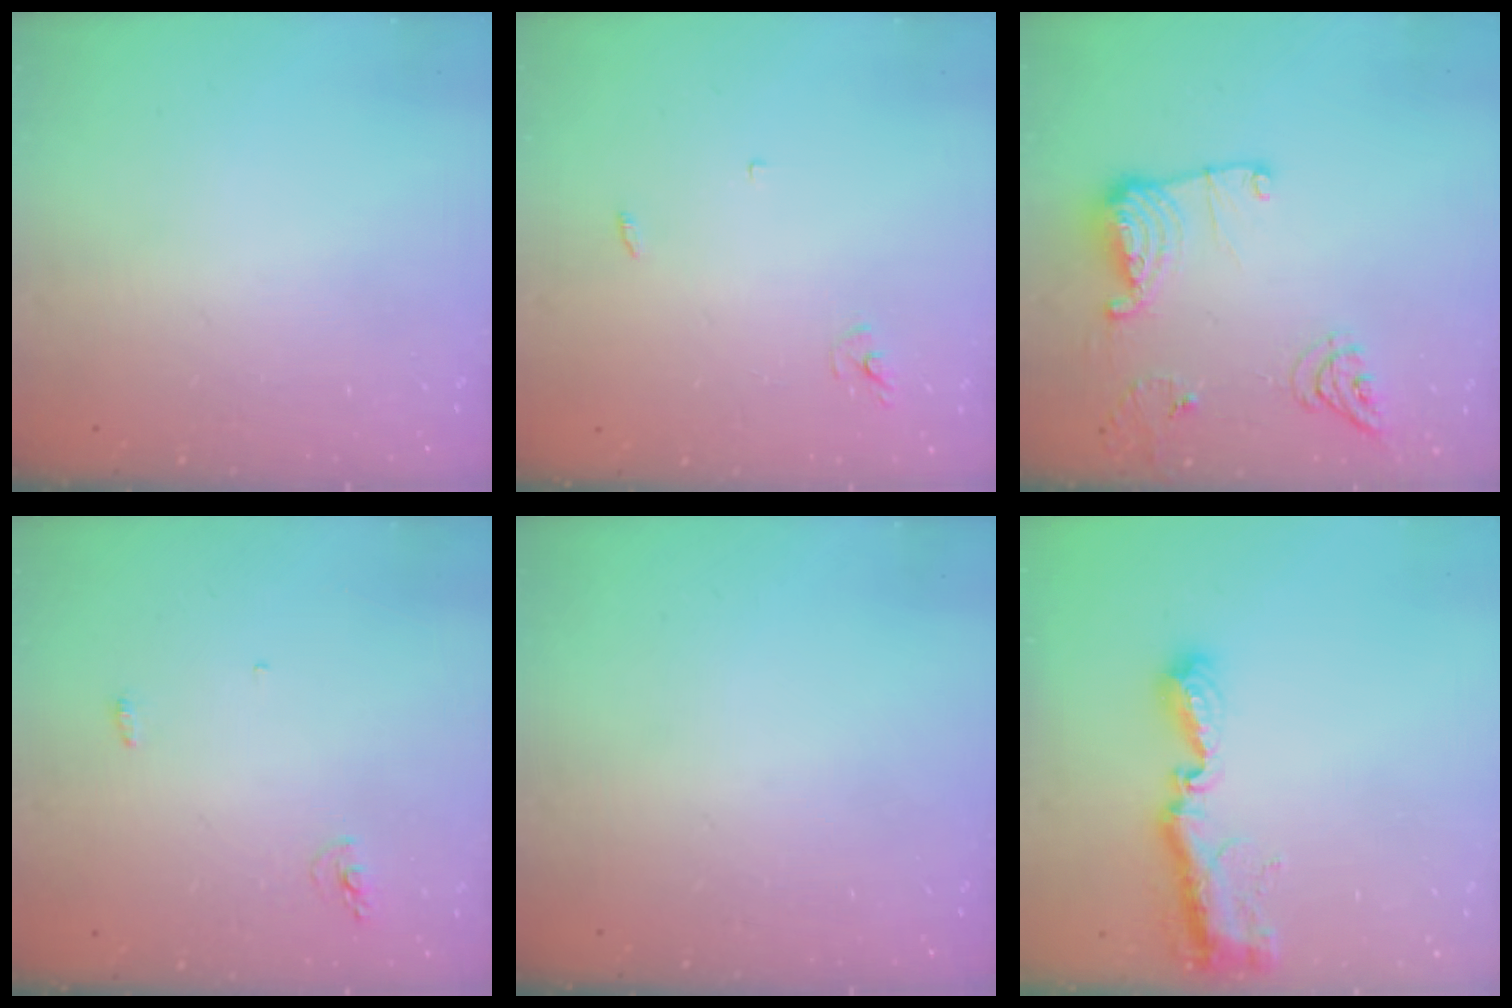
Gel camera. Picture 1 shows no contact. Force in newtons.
{"total": 2.5, "press": 2.5, "slide": 0.1}
{"total": 12.9, "press": 12.9, "slide": 0.7}
{"total": 7.6, "press": 4.3, "slide": 6.2}
{"total": 0.0}
{"total": 9.9, "press": 9.9, "slide": 0.7}